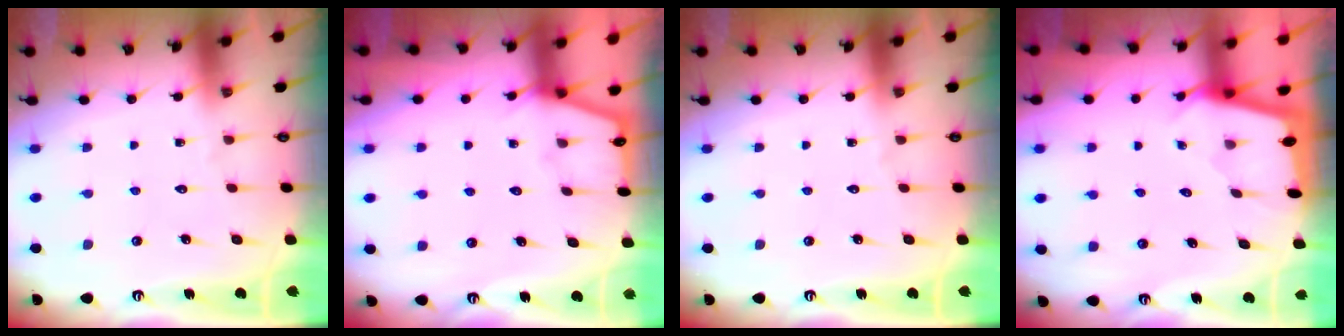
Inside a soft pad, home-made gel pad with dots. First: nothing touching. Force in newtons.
{"total": 4.7, "press": 4.6, "slide": 0.4}
{"total": 0.0}
{"total": 1.9, "press": 1.9, "slide": 0.1}